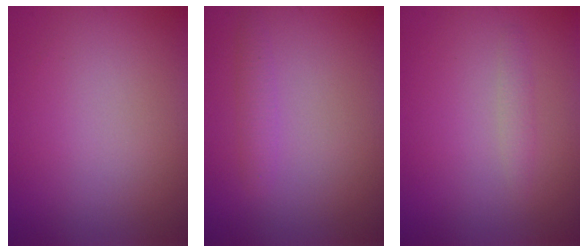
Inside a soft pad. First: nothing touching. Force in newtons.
{"total": 1.3, "press": 1.3, "slide": 0.0}
{"total": 0.9, "press": 0.9, "slide": 0.1}